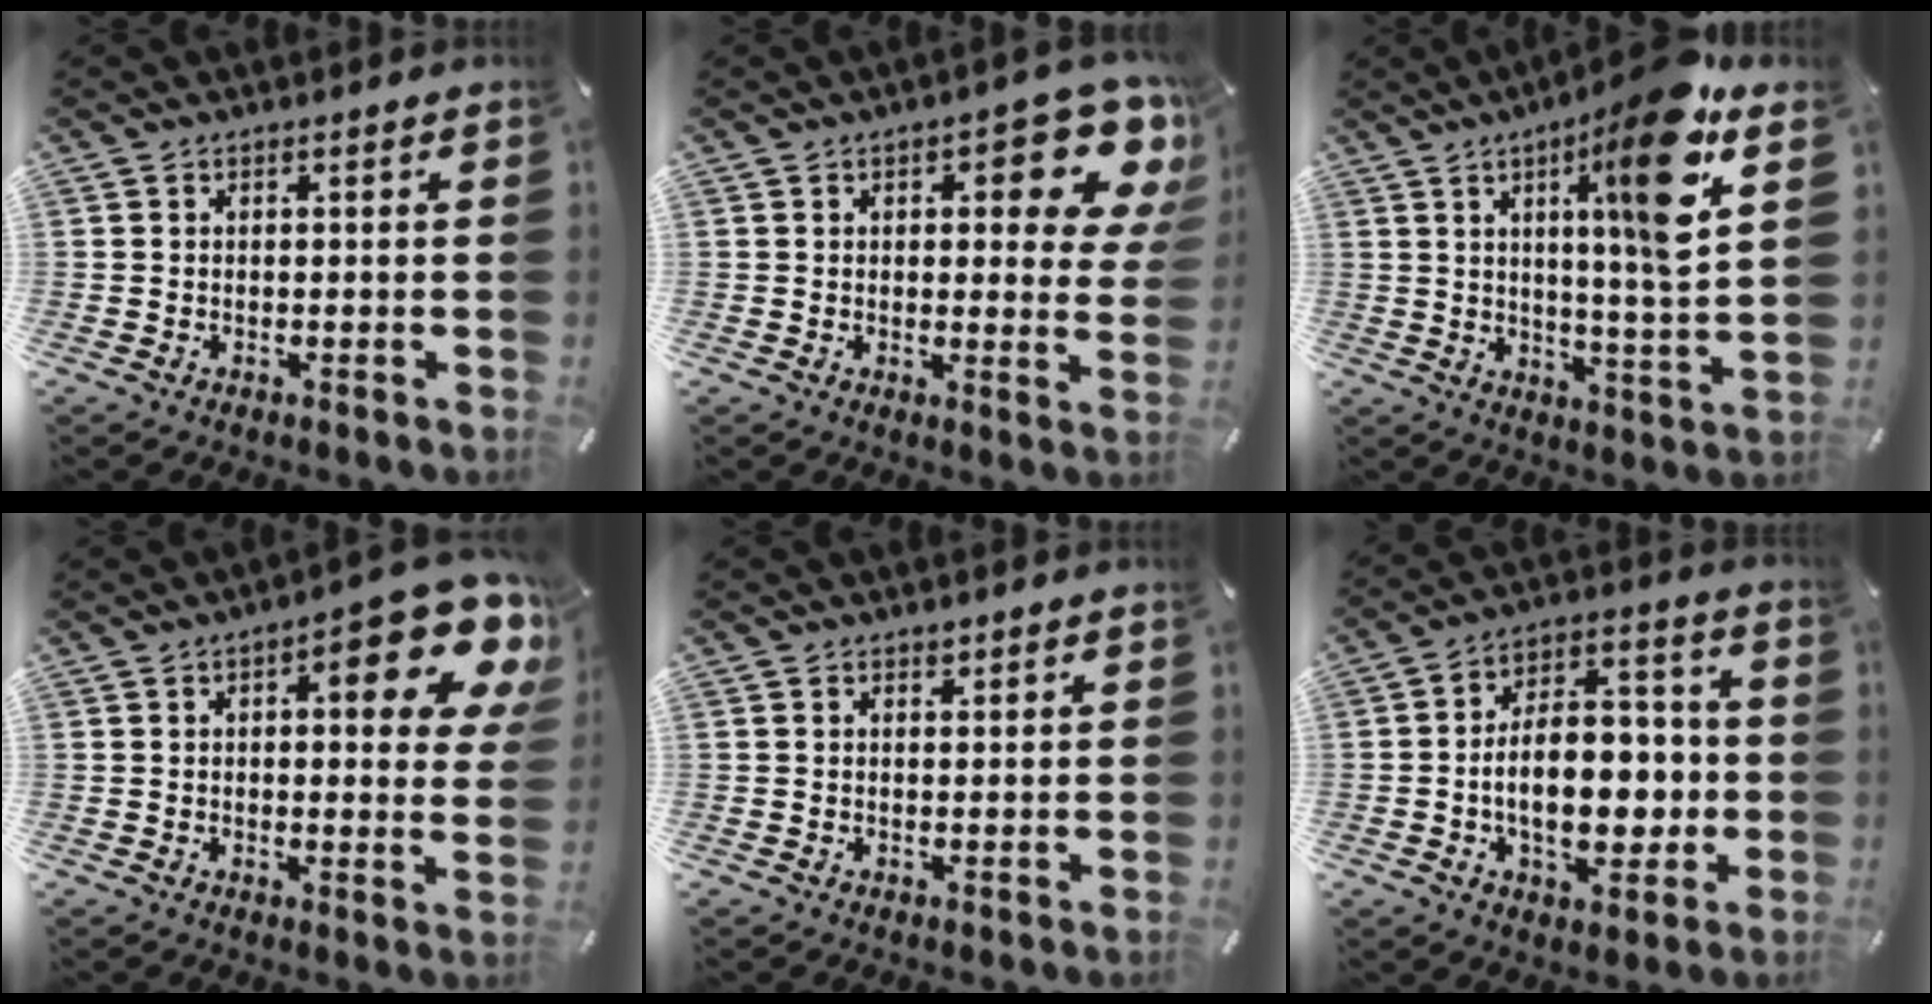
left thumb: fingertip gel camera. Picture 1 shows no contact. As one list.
[{"total": 13.8, "force": [6.0, 5.3, 11.2], "torque": [-0.134, -0.043, 0.097]}, {"total": 17.2, "force": [7.5, 1.9, 15.3], "torque": [-0.237, -0.033, 0.101]}, {"total": 16.7, "force": [7.6, 5.8, 13.7], "torque": [-0.166, -0.051, 0.116]}, {"total": 0.8, "force": [0.7, 0.4, 0.3], "torque": [-0.007, -0.002, 0.013]}, {"total": 15.3, "force": [-2.8, 9.5, 11.7], "torque": [-0.179, 0.010, -0.050]}]